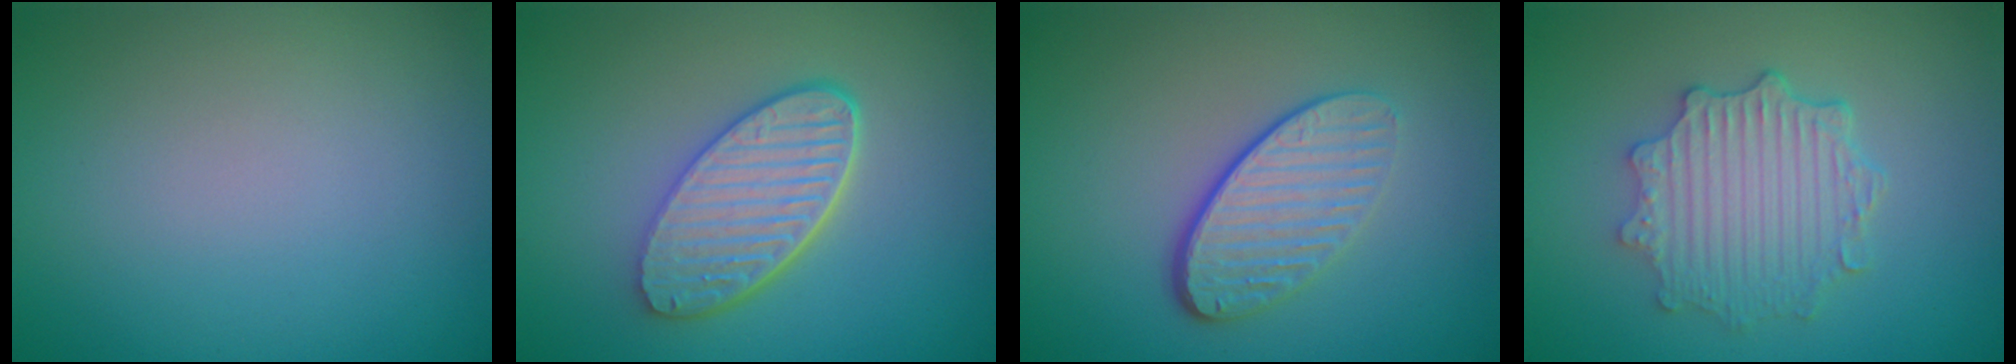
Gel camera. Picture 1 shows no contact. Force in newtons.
{"total": 5.7, "press": 4.4, "slide": 3.6}
{"total": 4.1, "press": 3.0, "slide": 2.7}
{"total": 4.6, "press": 3.7, "slide": 2.7}